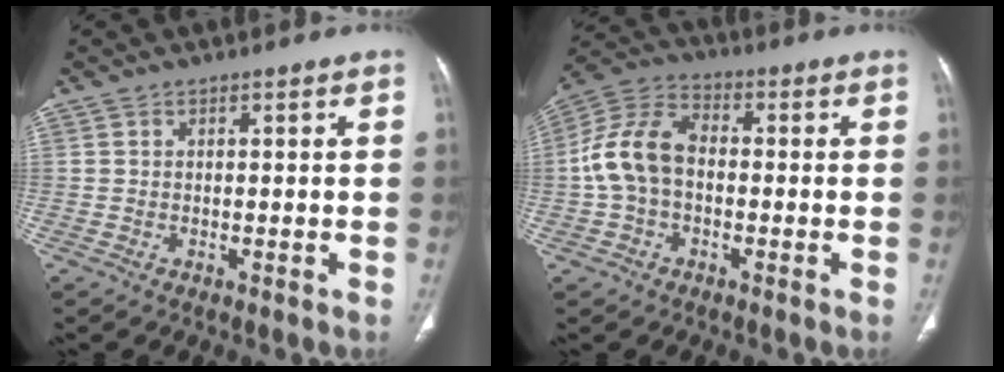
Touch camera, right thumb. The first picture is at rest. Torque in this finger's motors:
{"motor_torque": [-0.22, 0.52, 0.29, -0.28, 0.16]}